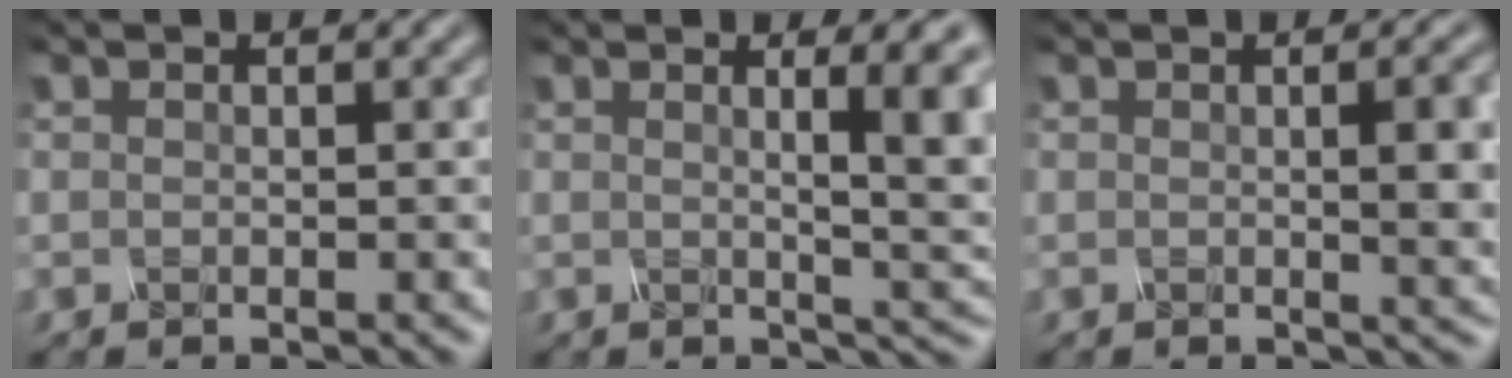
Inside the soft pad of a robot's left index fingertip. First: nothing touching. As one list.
[{"total": 7.3, "force": [1.1, 1.8, 7.0], "torque": [-0.068, 0.009, 0.014]}, {"total": 4.9, "force": [0.3, 1.5, 4.7], "torque": [-0.045, 0.006, 0.004]}]